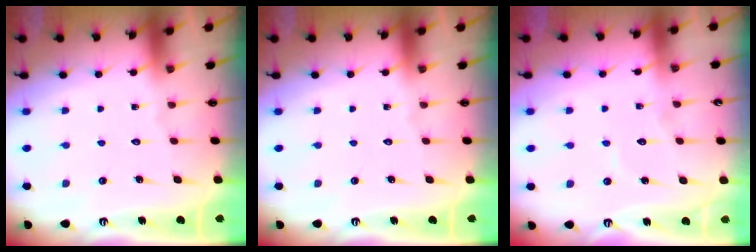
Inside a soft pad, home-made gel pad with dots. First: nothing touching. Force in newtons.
{"total": 0.0}
{"total": 5.6, "press": 5.6, "slide": 0.4}